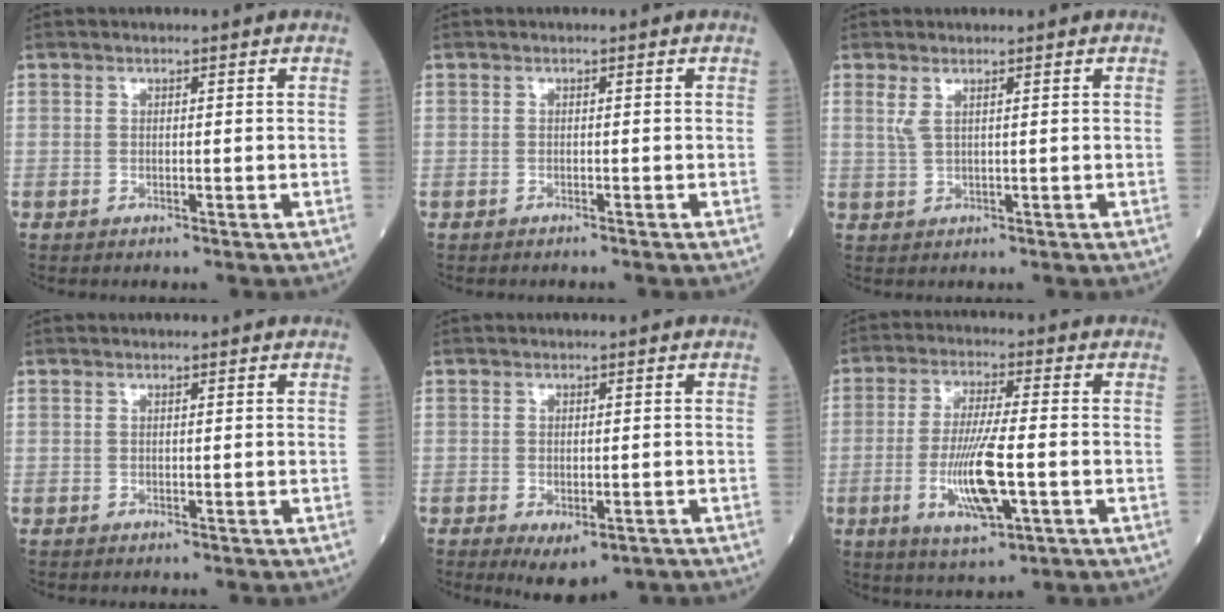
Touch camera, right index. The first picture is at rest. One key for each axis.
{"total": 1.0, "fx": -0.9, "fy": -0.1, "fz": 0.4, "tx": -0.006, "ty": 0.001, "tz": -0.009}
{"total": 1.6, "fx": 0.8, "fy": 0.1, "fz": 1.3, "tx": -0.040, "ty": 0.004, "tz": 0.021}
{"total": 0.0}
{"total": 4.6, "fx": -2.5, "fy": 1.9, "fz": 3.3, "tx": -0.047, "ty": -0.008, "tz": -0.027}
{"total": 10.0, "fx": -2.6, "fy": 1.3, "fz": 9.6, "tx": -0.190, "ty": -0.012, "tz": -0.044}